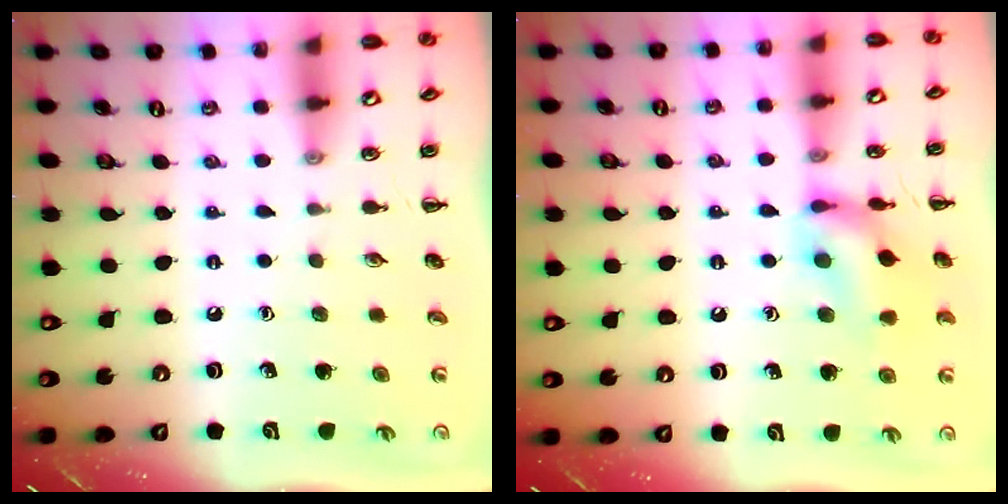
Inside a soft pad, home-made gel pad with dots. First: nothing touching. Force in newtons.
{"total": 12.9, "press": 12.9, "slide": 0.8}